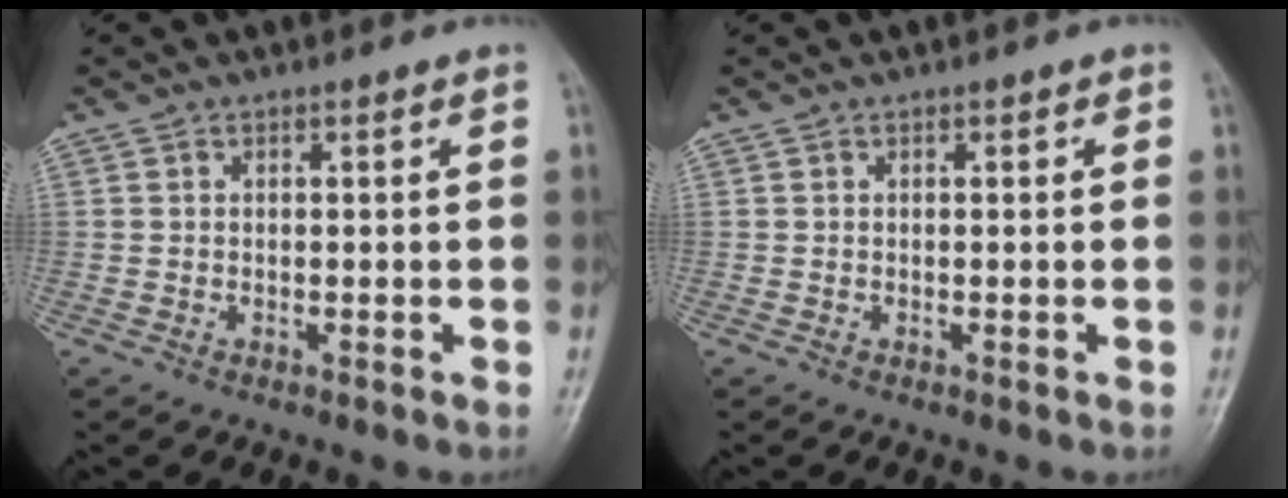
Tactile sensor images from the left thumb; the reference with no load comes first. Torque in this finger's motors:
{"motor_torque": [0.00, 0.00, 0.00, 0.00, 0.00]}